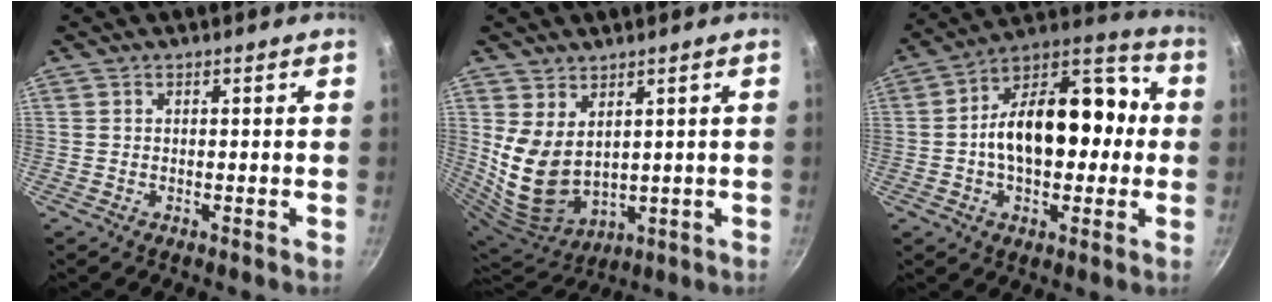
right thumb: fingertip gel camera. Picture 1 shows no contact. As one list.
[{"total": 10.6, "force": [3.1, 7.0, 7.4], "torque": [-0.128, -0.042, 0.083]}, {"total": 21.2, "force": [-0.4, 13.2, 16.6], "torque": [-0.224, 0.053, -0.018]}]